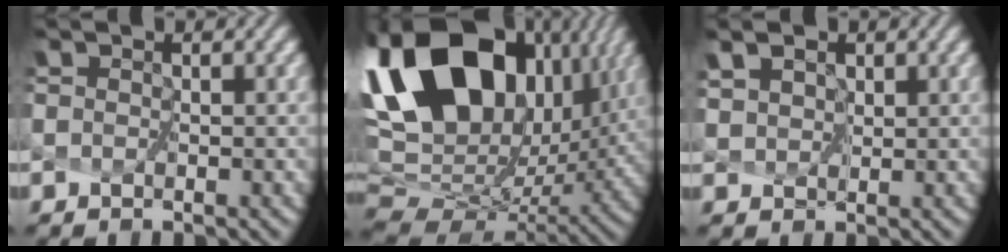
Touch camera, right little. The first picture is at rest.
{"total": 19.7, "force": [8.3, 12.2, 13.1], "torque": [-0.275, 0.030, 0.164]}
{"total": 4.6, "force": [3.0, 2.7, 2.3], "torque": [-0.048, 0.018, 0.028]}